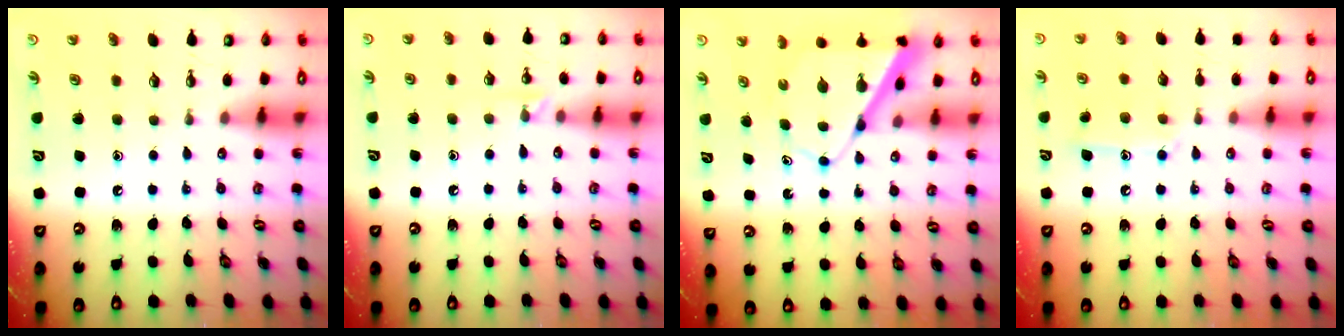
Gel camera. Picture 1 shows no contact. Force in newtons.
{"total": 4.2, "press": 4.2, "slide": 0.6}
{"total": 8.7, "press": 8.7, "slide": 0.7}
{"total": 9.4, "press": 9.4, "slide": 0.7}